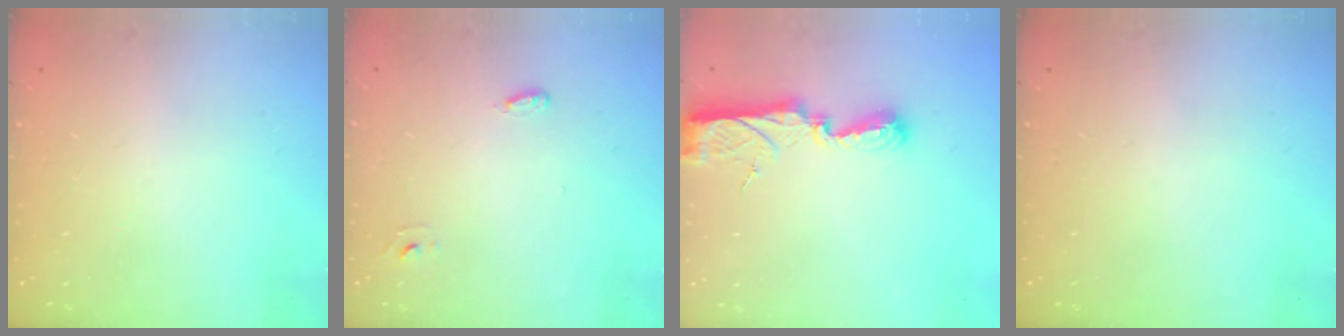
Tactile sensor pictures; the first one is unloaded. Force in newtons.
{"total": 2.6, "press": 2.5, "slide": 0.6}
{"total": 9.8, "press": 9.7, "slide": 0.9}
{"total": 0.0}